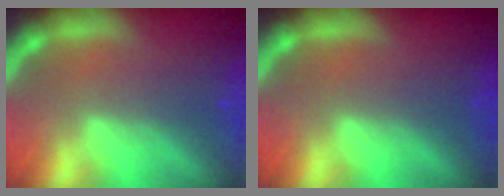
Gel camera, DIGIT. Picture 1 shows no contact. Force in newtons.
{"total": 0.0}